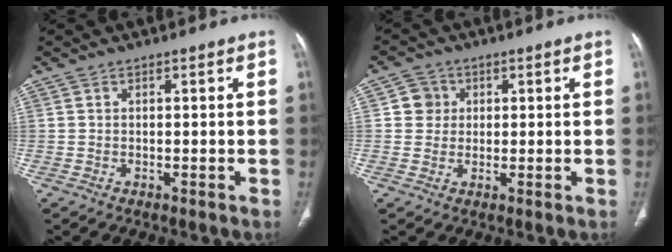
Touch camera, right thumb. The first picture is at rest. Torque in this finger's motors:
{"motor_torque": [0.23, 1.17, 0.21, -0.50, 0.04]}